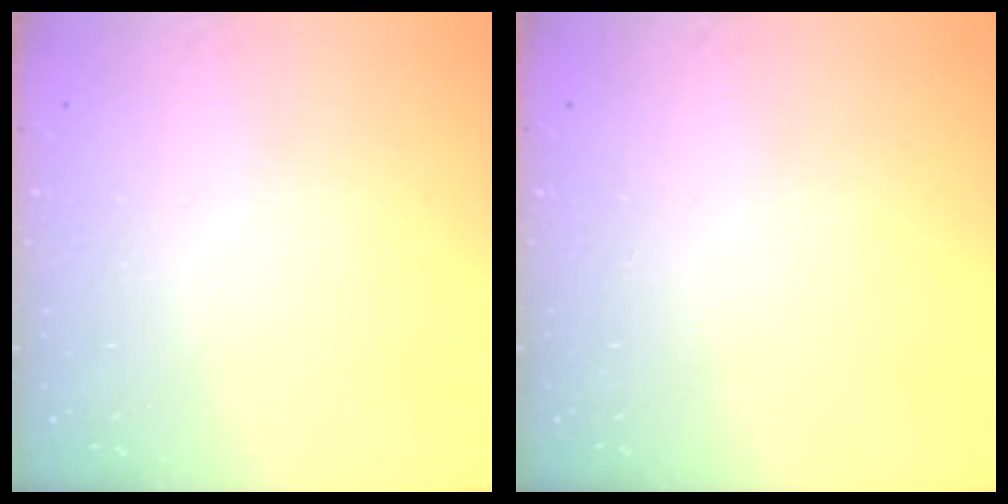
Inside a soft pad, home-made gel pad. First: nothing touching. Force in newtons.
{"total": 0.0}